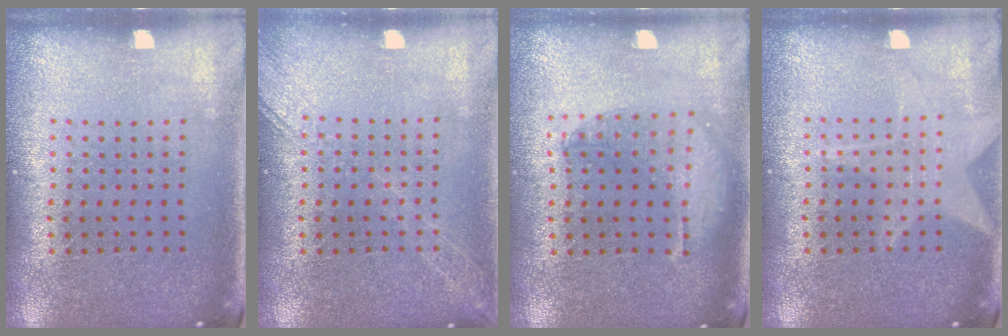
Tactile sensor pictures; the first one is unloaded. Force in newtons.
{"total": 2.6, "press": 2.6, "slide": 0.3}
{"total": 1.4, "press": 1.3, "slide": 0.5}
{"total": 1.8, "press": 1.8, "slide": 0.3}